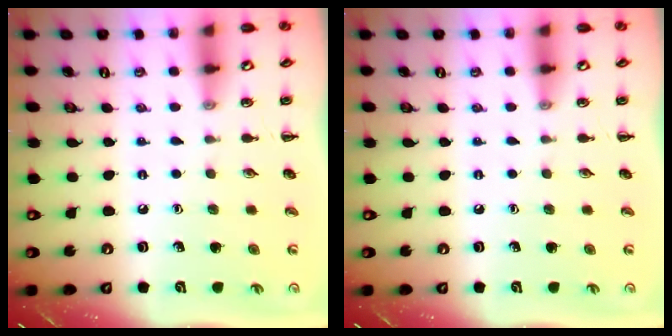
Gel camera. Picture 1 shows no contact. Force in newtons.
{"total": 0.0}